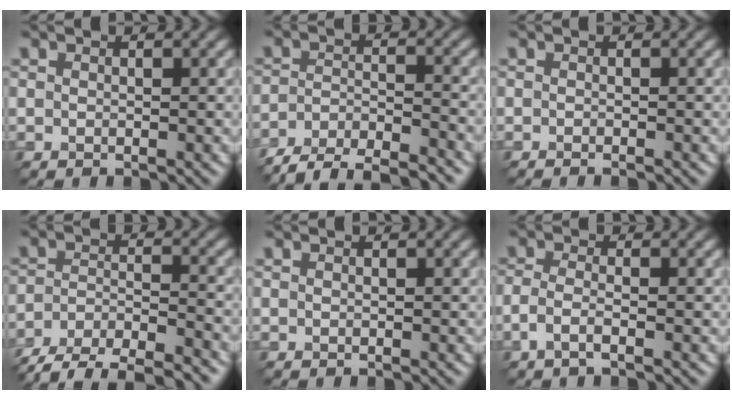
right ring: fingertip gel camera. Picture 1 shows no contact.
{"total": 6.9, "force": [-6.3, 1.4, 2.5], "torque": [-0.045, -0.007, -0.110]}
{"total": 0.8, "force": [-0.7, 0.1, 0.4], "torque": [-0.003, -0.005, -0.014]}
{"total": 7.3, "force": [-6.5, 1.8, 2.8], "torque": [-0.053, -0.014, -0.111]}
{"total": 0.0}
{"total": 1.8, "force": [-1.0, 0.6, 1.5], "torque": [-0.033, -0.001, -0.026]}